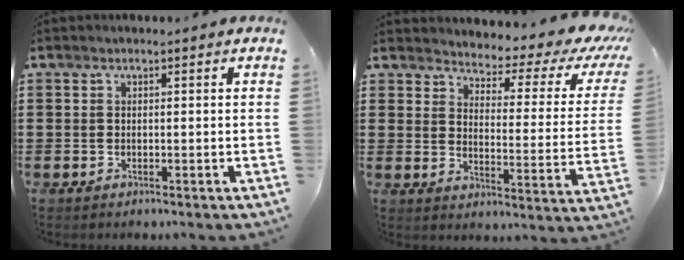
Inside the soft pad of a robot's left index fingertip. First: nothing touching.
{"total": 3.4, "force": [2.9, 0.9, 1.5], "torque": [-0.044, -0.029, 0.039]}